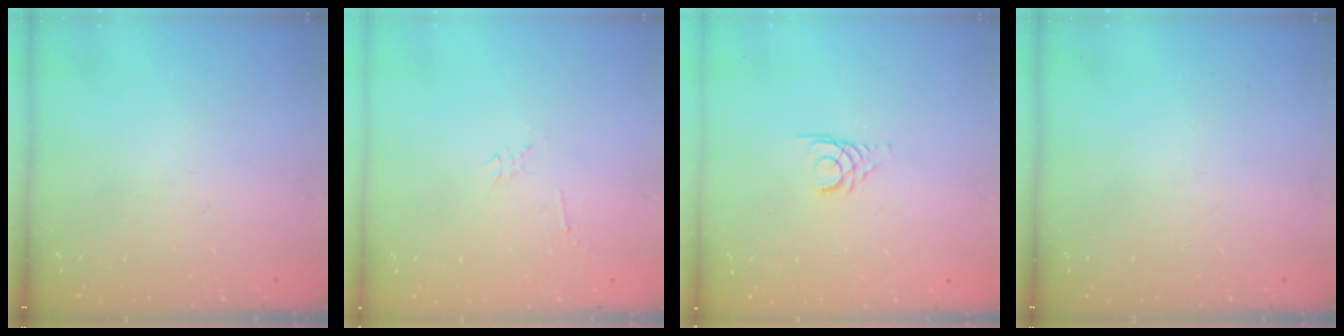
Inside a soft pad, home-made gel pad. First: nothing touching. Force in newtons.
{"total": 2.3, "press": 2.3, "slide": 0.4}
{"total": 3.0, "press": 2.9, "slide": 0.3}
{"total": 0.0}